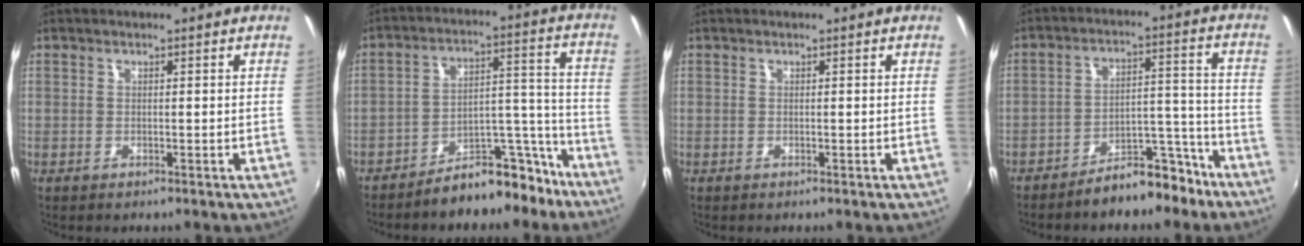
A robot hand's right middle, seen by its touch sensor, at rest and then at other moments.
{"total": 11.9, "force": [-10.2, 4.3, 4.3], "torque": [-0.047, 0.055, -0.143]}
{"total": 0.0}
{"total": 9.8, "force": [-8.2, 3.7, 4.0], "torque": [-0.051, 0.043, -0.108]}